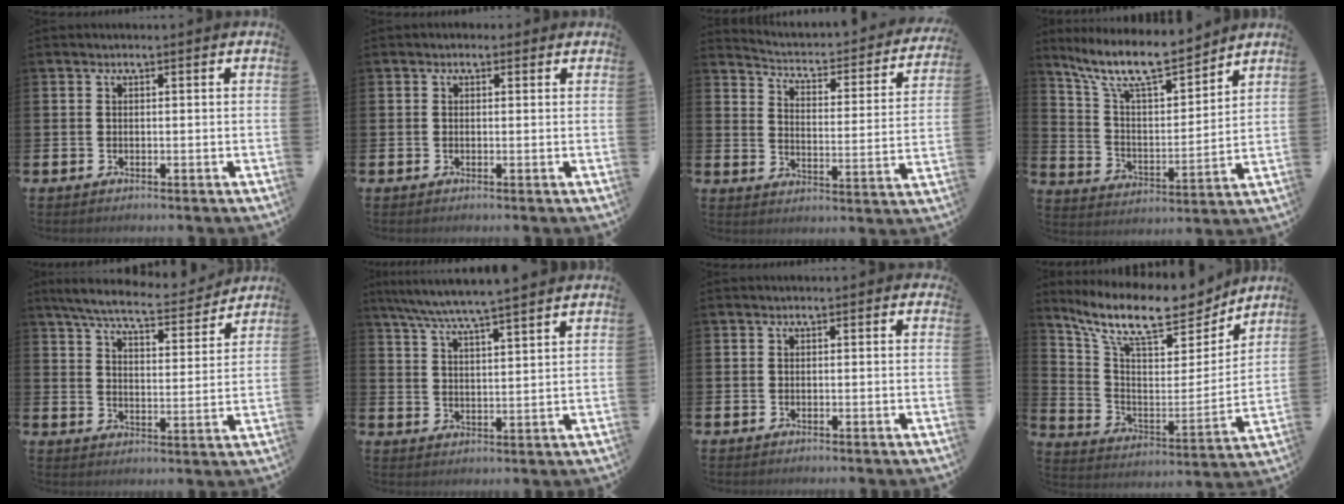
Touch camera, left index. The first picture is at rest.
{"total": 0.7, "force": [0.3, 0.6, 0.1], "torque": [0.002, 0.006, 0.003]}
{"total": 3.4, "force": [3.0, 1.2, 1.2], "torque": [-0.045, -0.033, 0.038]}
{"total": 11.2, "force": [9.7, 2.5, 5.0], "torque": [-0.126, -0.055, 0.171]}
{"total": 7.4, "force": [6.9, 0.9, 2.6], "torque": [-0.070, -0.044, 0.116]}
{"total": 6.6, "force": [6.2, -0.3, 2.1], "torque": [-0.062, -0.033, 0.110]}
{"total": 0.0}
{"total": 12.7, "force": [10.6, 3.5, 6.0], "torque": [-0.138, -0.071, 0.180]}